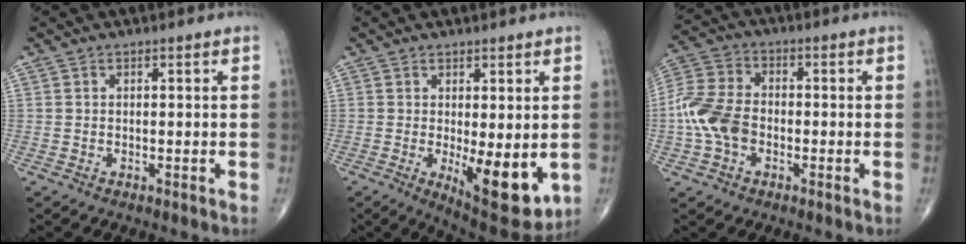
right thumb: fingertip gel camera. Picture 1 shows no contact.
{"total": 11.8, "force": [-1.8, 4.3, 10.8], "torque": [-0.138, -0.029, -0.011]}
{"total": 10.5, "force": [-2.3, 7.2, 7.3], "torque": [-0.154, 0.026, -0.054]}